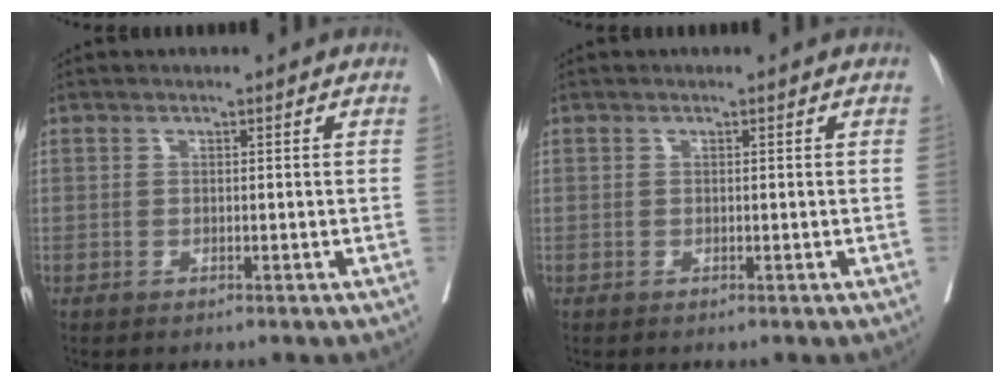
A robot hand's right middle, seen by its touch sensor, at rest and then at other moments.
{"total": 0.0}